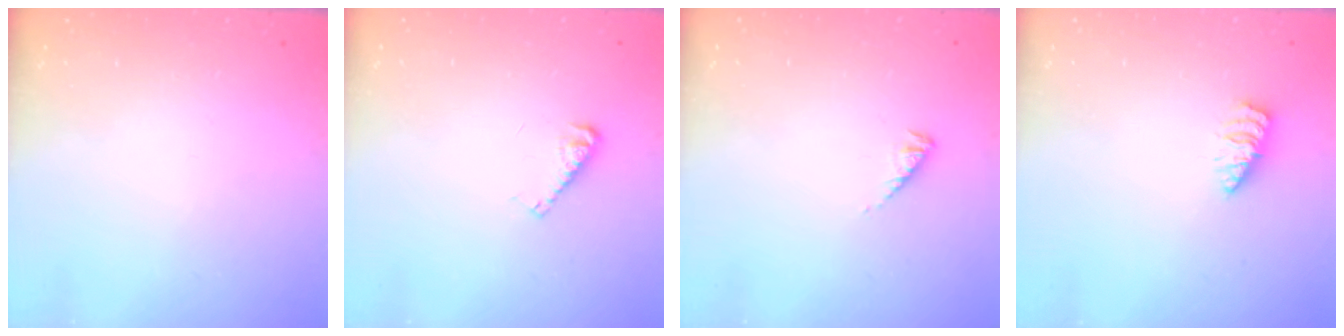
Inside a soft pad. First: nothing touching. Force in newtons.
{"total": 3.6, "press": 3.5, "slide": 0.6}
{"total": 2.3, "press": 2.3, "slide": 0.5}
{"total": 2.0, "press": 2.0, "slide": 0.4}